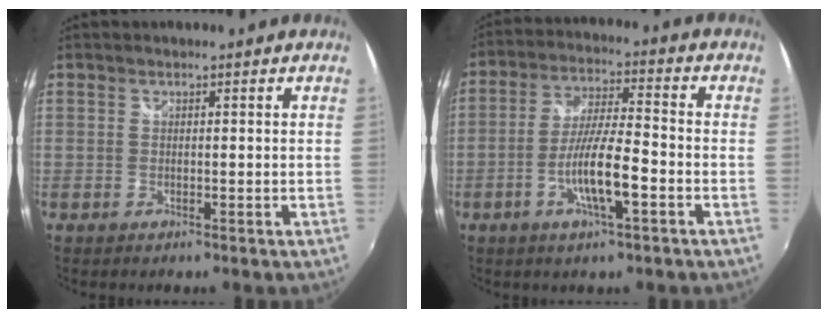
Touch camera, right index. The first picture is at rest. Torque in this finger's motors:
{"motor_torque": [1.55, -0.59, 0.73, 0.18]}